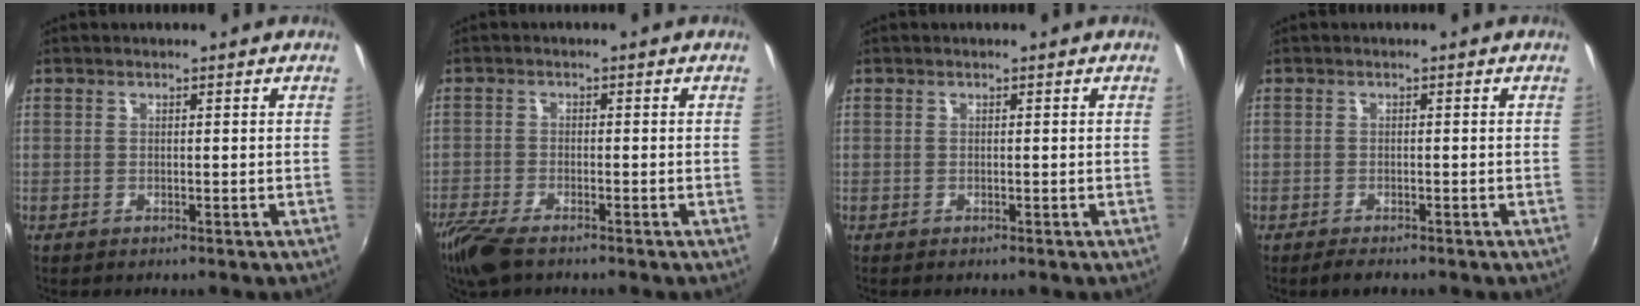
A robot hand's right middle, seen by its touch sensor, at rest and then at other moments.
{"total": 7.2, "force": [-5.5, 2.0, 4.2], "torque": [-0.114, -0.027, -0.109]}
{"total": 0.0}
{"total": 2.2, "force": [-1.8, 0.6, 1.0], "torque": [-0.025, -0.006, -0.032]}